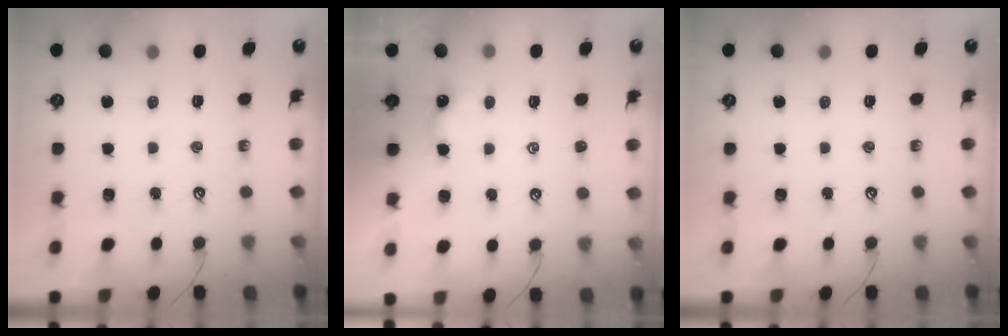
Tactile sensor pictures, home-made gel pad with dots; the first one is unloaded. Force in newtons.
{"total": 1.6, "press": 1.5, "slide": 0.5}
{"total": 0.0}